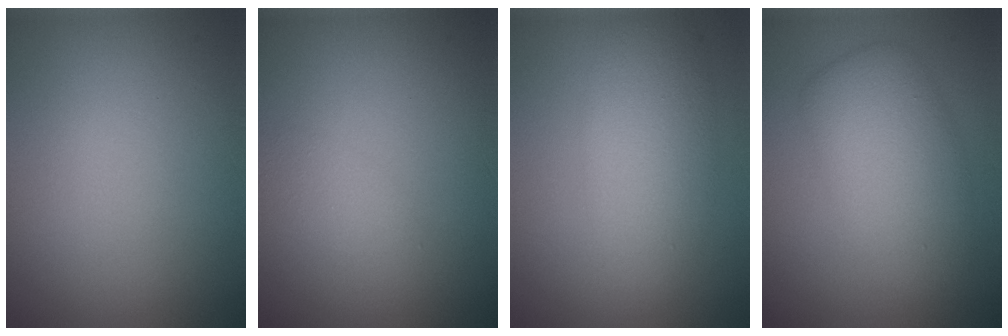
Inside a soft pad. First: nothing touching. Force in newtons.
{"total": 1.5, "press": 1.5, "slide": 0.1}
{"total": 5.0, "press": 5.0, "slide": 0.1}
{"total": 3.9, "press": 3.8, "slide": 0.4}